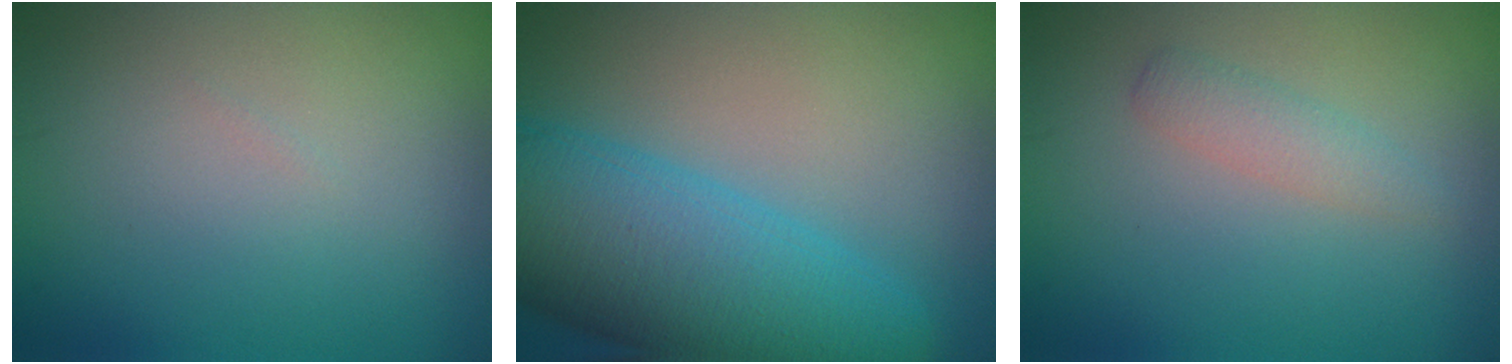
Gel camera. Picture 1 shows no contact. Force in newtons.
{"total": 11.9, "press": 11.9, "slide": 0.6}
{"total": 1.7, "press": 1.7, "slide": 0.1}